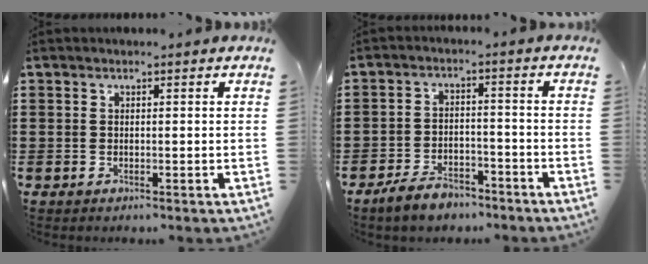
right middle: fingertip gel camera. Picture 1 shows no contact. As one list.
[{"total": 4.9, "force": [-4.3, 1.6, 1.6], "torque": [-0.039, 0.007, -0.088]}]